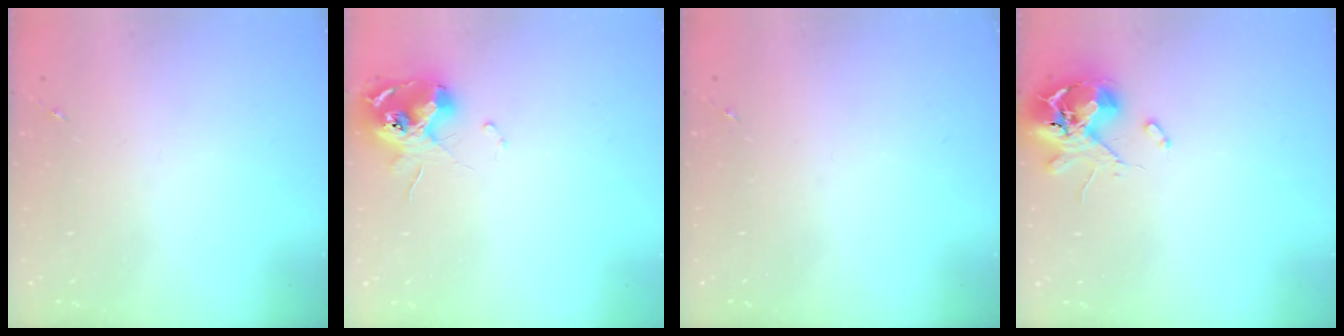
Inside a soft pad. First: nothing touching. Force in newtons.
{"total": 12.0, "press": 11.9, "slide": 1.4}
{"total": 0.0}
{"total": 10.7, "press": 10.6, "slide": 1.6}